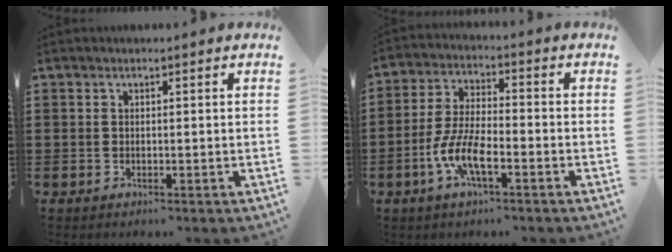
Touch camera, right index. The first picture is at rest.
{"total": 7.2, "force": [-3.4, 2.1, 6.0], "torque": [-0.154, -0.017, -0.073]}